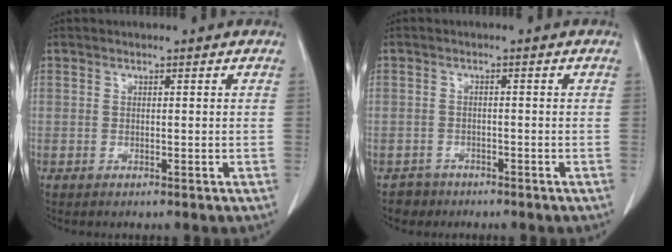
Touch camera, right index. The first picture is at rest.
{"total": 2.3, "force": [-1.6, 1.6, -0.5], "torque": [0.005, 0.008, -0.029]}